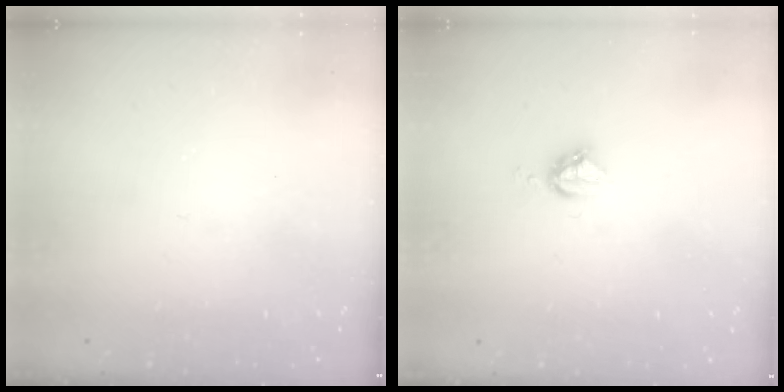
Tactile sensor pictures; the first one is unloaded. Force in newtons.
{"total": 5.1, "press": 5.1, "slide": 0.0}